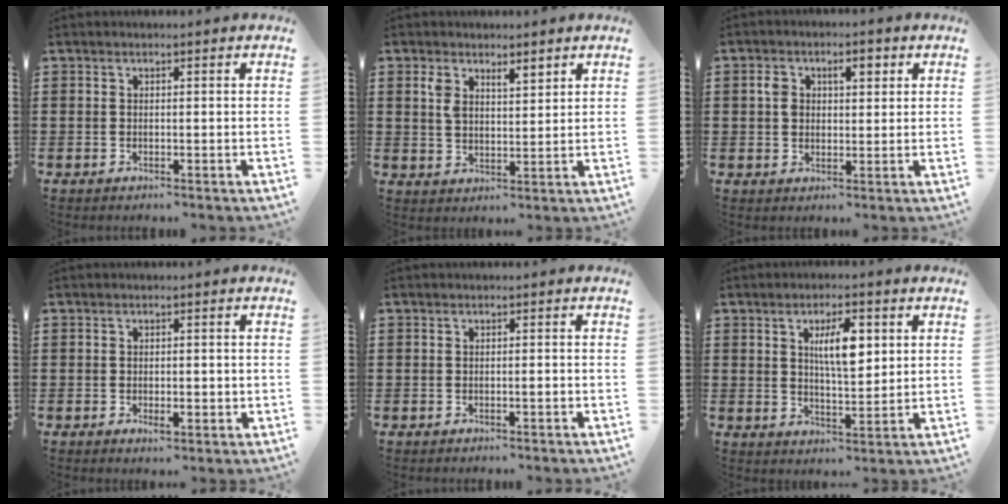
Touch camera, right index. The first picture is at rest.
{"total": 3.6, "force": [2.5, 1.5, 2.1], "torque": [-0.049, 0.006, 0.046]}
{"total": 4.1, "force": [1.1, 2.7, 2.9], "torque": [-0.058, 0.012, 0.013]}
{"total": 2.1, "force": [-0.5, 0.9, 1.8], "torque": [-0.034, 0.001, -0.009]}
{"total": 1.1, "force": [-0.4, 0.2, 1.1], "torque": [-0.018, -0.002, -0.006]}
{"total": 6.7, "force": [2.1, 2.4, 5.9], "torque": [-0.105, 0.002, 0.030]}